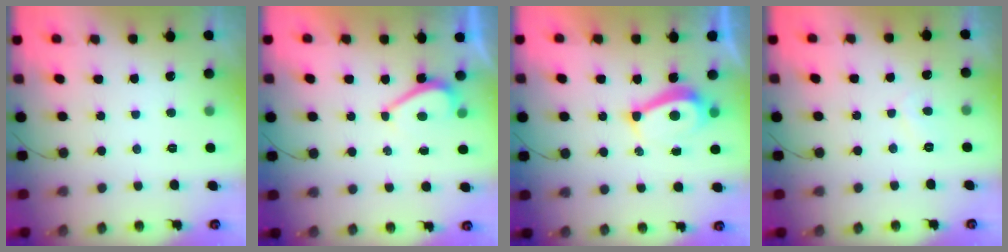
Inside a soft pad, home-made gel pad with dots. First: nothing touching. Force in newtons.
{"total": 2.8, "press": 2.8, "slide": 0.5}
{"total": 7.3, "press": 7.3, "slide": 0.4}
{"total": 2.0, "press": 1.9, "slide": 0.4}